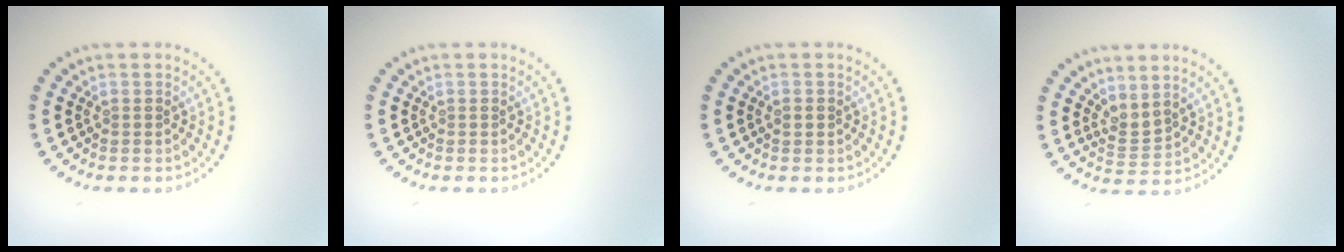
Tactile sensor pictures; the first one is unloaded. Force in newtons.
{"total": 0.0}
{"total": 0.9, "press": 0.9, "slide": 0.1}
{"total": 1.7, "press": 1.2, "slide": 1.2}